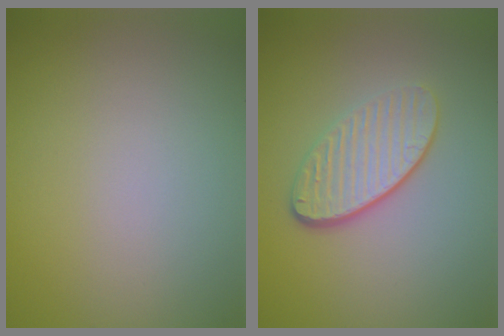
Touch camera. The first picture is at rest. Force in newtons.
{"total": 4.3, "press": 3.2, "slide": 2.9}